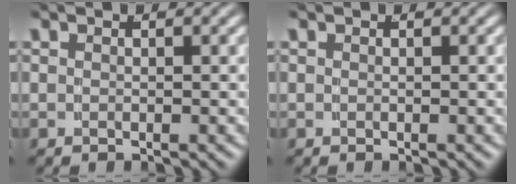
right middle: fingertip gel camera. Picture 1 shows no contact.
{"total": 0.0}